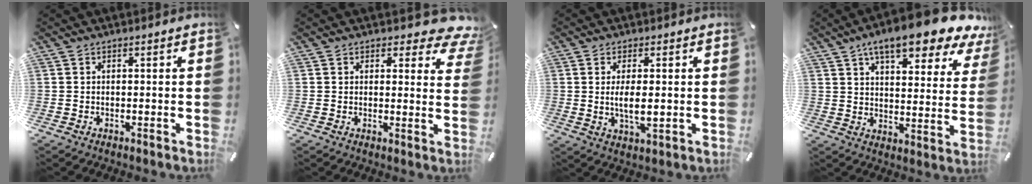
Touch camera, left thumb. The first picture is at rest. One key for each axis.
{"total": 6.2, "fx": 4.1, "fy": 3.0, "fz": 3.6, "tx": -0.031, "ty": -0.028, "tz": 0.066}
{"total": 6.2, "fx": 0.3, "fy": 2.1, "fz": 5.8, "tx": -0.105, "ty": -0.010, "tz": -0.002}
{"total": 14.7, "fx": 10.7, "fy": 4.7, "fz": 8.8, "tx": -0.131, "ty": -0.073, "tz": 0.175}